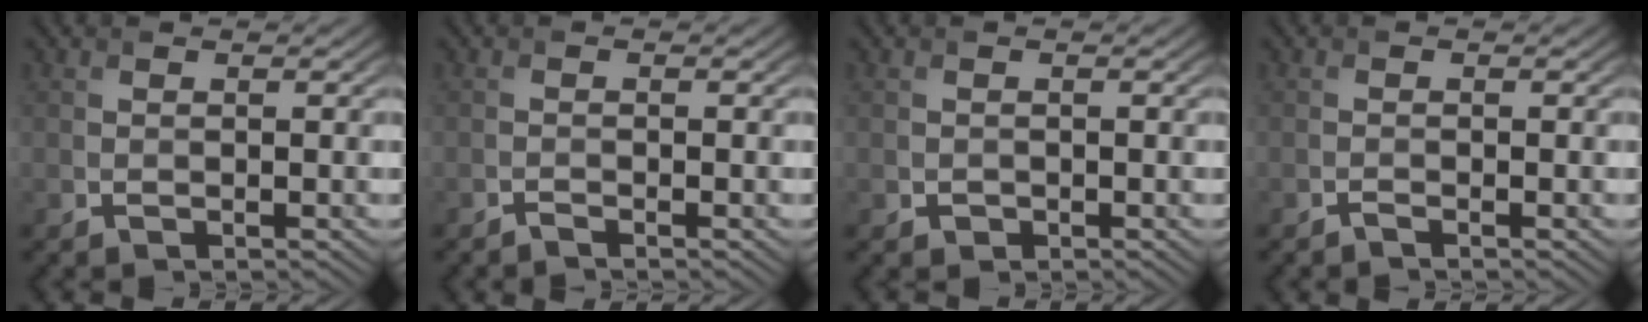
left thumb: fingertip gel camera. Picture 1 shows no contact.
{"total": 0.7, "force": [-0.7, 0.0, 0.3], "torque": [-0.004, -0.001, -0.017]}
{"total": 0.7, "force": [-0.3, 0.6, 0.1], "torque": [0.000, -0.004, -0.006]}
{"total": 0.7, "force": [-0.6, 0.0, 0.3], "torque": [-0.006, -0.002, -0.014]}